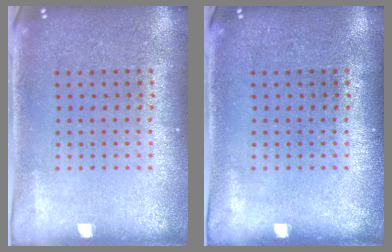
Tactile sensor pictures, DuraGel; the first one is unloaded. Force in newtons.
{"total": 0.0}